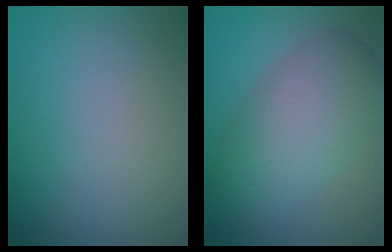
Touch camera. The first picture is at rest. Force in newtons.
{"total": 6.8, "press": 6.8, "slide": 0.3}